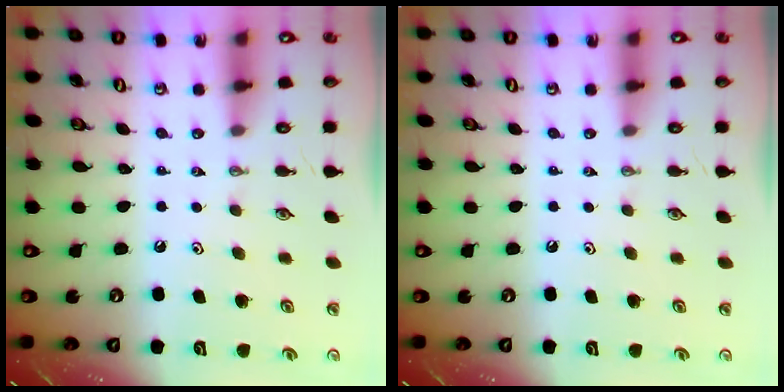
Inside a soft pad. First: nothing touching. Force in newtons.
{"total": 0.0}